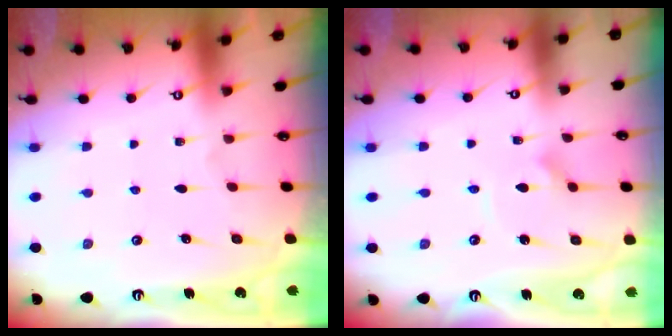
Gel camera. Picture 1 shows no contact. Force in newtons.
{"total": 2.9, "press": 2.9, "slide": 0.3}